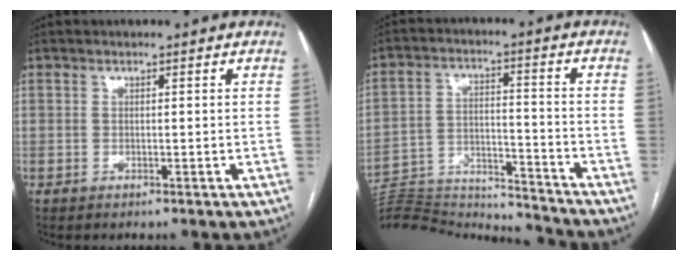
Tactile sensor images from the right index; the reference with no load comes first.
{"total": 22.0, "force": [-21.3, 2.7, 4.5], "torque": [-0.129, 0.007, -0.329]}